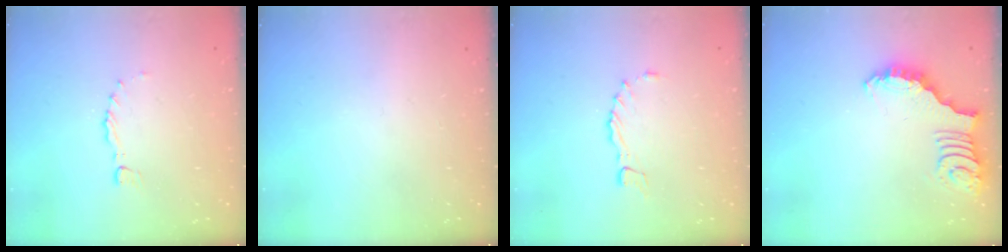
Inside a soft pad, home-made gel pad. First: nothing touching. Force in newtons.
{"total": 0.0}
{"total": 1.8, "press": 1.7, "slide": 0.3}
{"total": 2.5, "press": 2.5, "slide": 0.5}